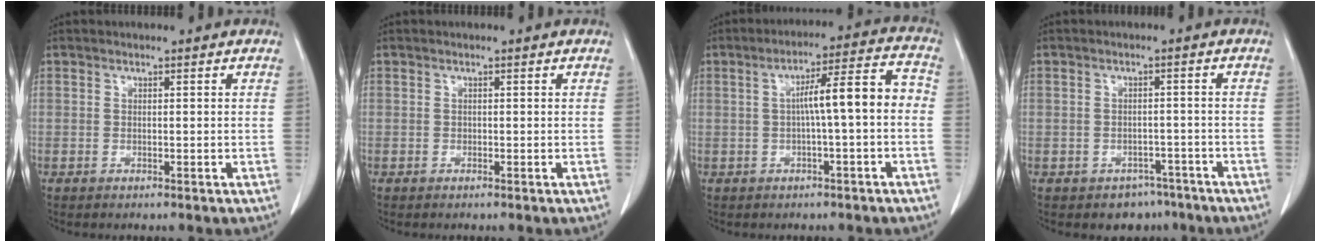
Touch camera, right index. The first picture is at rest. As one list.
[{"total": 0.0}, {"total": 8.5, "force": [-0.7, 0.6, 8.5], "torque": [-0.124, 0.032, -0.011]}, {"total": 4.5, "force": [-3.1, 3.3, 0.2], "torque": [0.012, 0.016, -0.040]}]